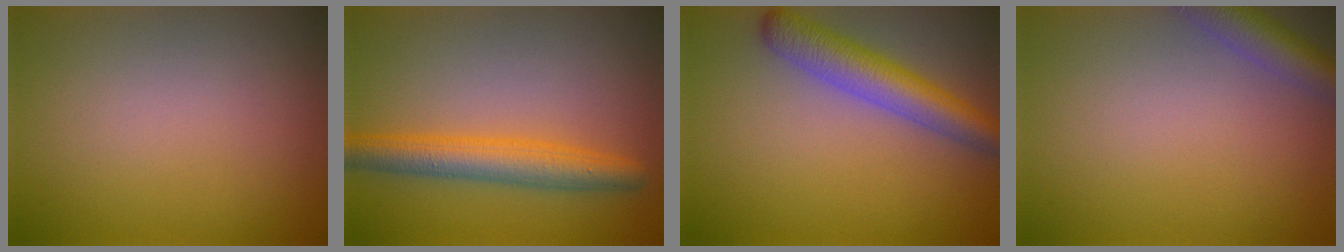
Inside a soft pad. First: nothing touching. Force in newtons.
{"total": 4.4, "press": 4.4, "slide": 0.2}
{"total": 5.1, "press": 5.1, "slide": 0.2}
{"total": 3.7, "press": 3.7, "slide": 0.2}